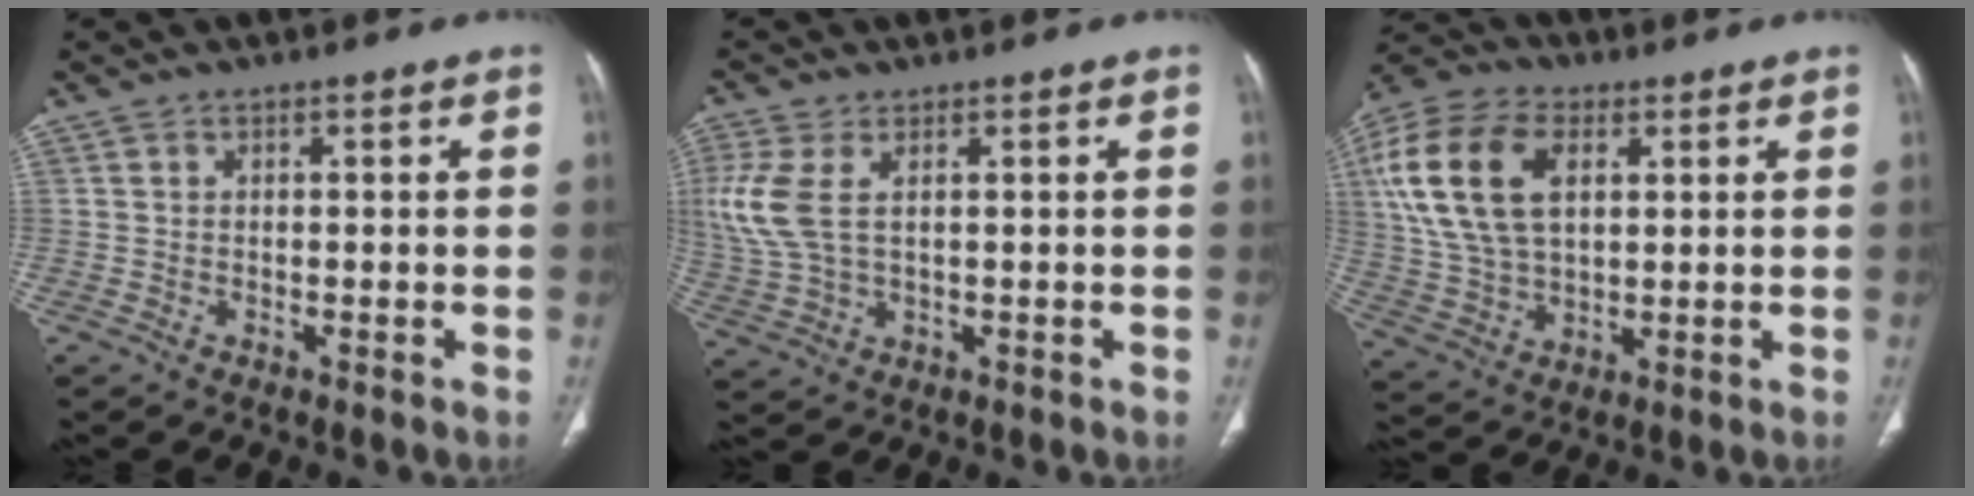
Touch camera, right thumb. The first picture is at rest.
{"total": 9.2, "force": [2.1, 5.0, 7.4], "torque": [-0.198, 0.007, 0.054]}
{"total": 18.2, "force": [4.9, 11.1, 13.5], "torque": [-0.270, 0.003, 0.091]}